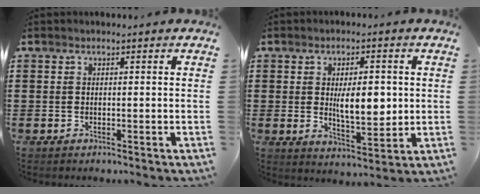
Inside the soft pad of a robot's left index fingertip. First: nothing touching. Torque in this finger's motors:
{"motor_torque": [1.73, -0.11, 0.46, 0.14]}